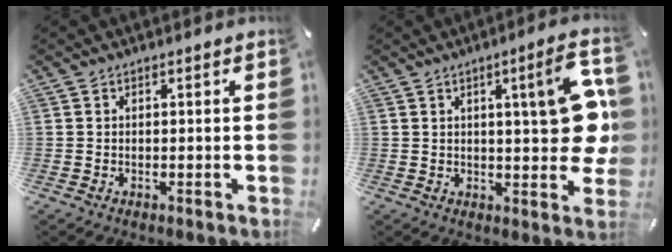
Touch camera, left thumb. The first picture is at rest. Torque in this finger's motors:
{"motor_torque": [0.37, 0.29, 0.33, -0.01, 0.09]}